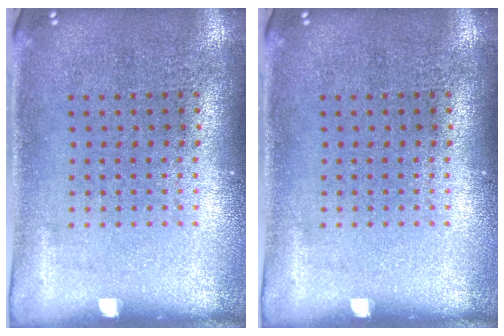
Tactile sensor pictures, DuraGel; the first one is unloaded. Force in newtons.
{"total": 0.0}